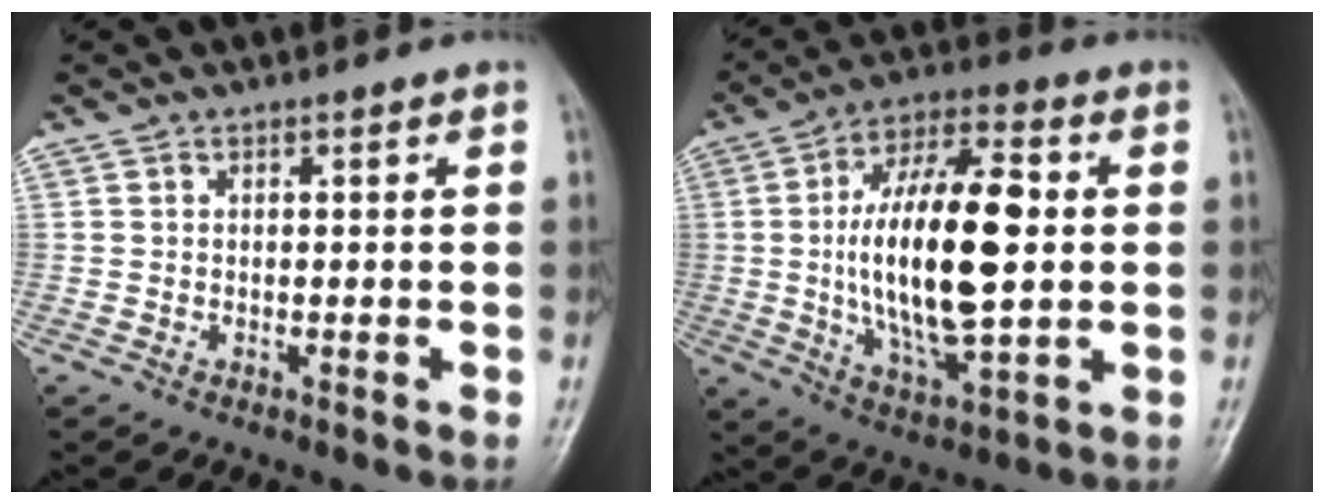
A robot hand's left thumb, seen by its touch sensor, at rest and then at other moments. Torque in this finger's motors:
{"motor_torque": [1.34, 3.67, 2.55, -0.20, 0.26]}